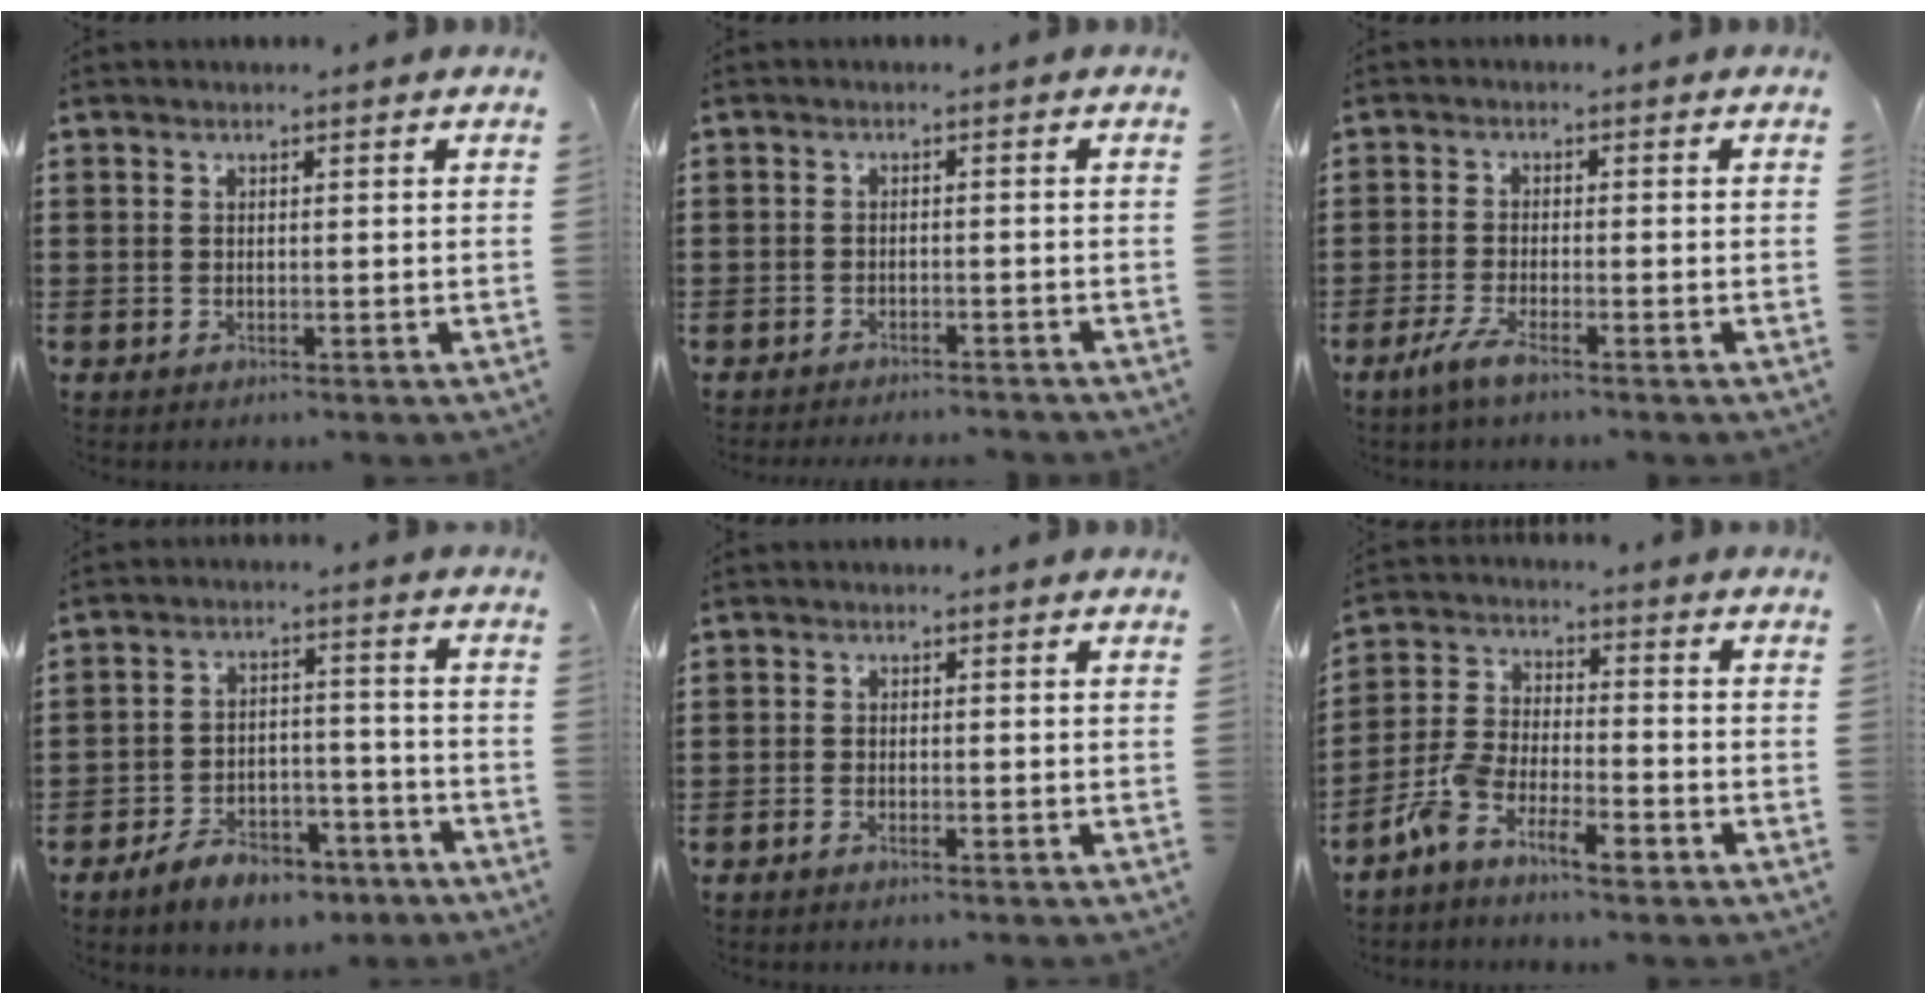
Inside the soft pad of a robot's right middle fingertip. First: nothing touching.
{"total": 1.9, "force": [-1.9, 0.0, -0.1], "torque": [-0.004, 0.001, -0.042]}
{"total": 3.3, "force": [-2.1, 0.2, 2.6], "torque": [-0.063, -0.011, -0.042]}
{"total": 6.6, "force": [-5.6, 2.5, 2.6], "torque": [-0.043, 0.018, -0.104]}
{"total": 0.9, "force": [-0.8, 0.2, 0.4], "torque": [-0.010, -0.003, -0.014]}
{"total": 7.4, "force": [-5.6, 1.9, 4.4], "torque": [-0.113, -0.008, -0.115]}